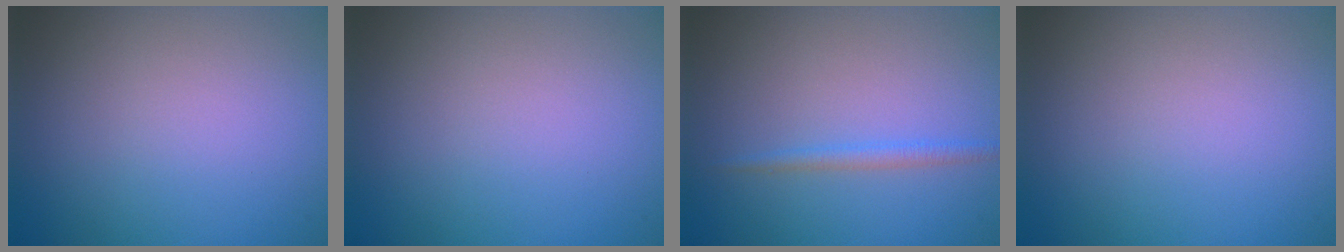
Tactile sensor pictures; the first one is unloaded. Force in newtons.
{"total": 0.0}
{"total": 1.3, "press": 1.3, "slide": 0.1}
{"total": 0.0}